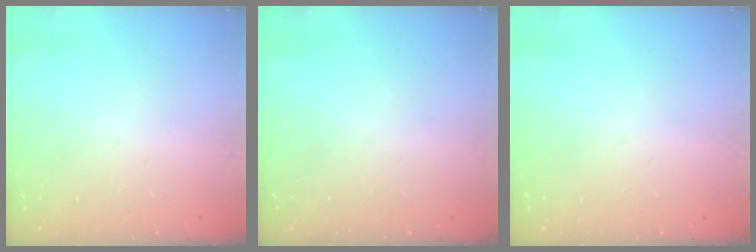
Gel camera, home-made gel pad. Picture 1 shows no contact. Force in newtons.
{"total": 0.0}
{"total": 0.0}